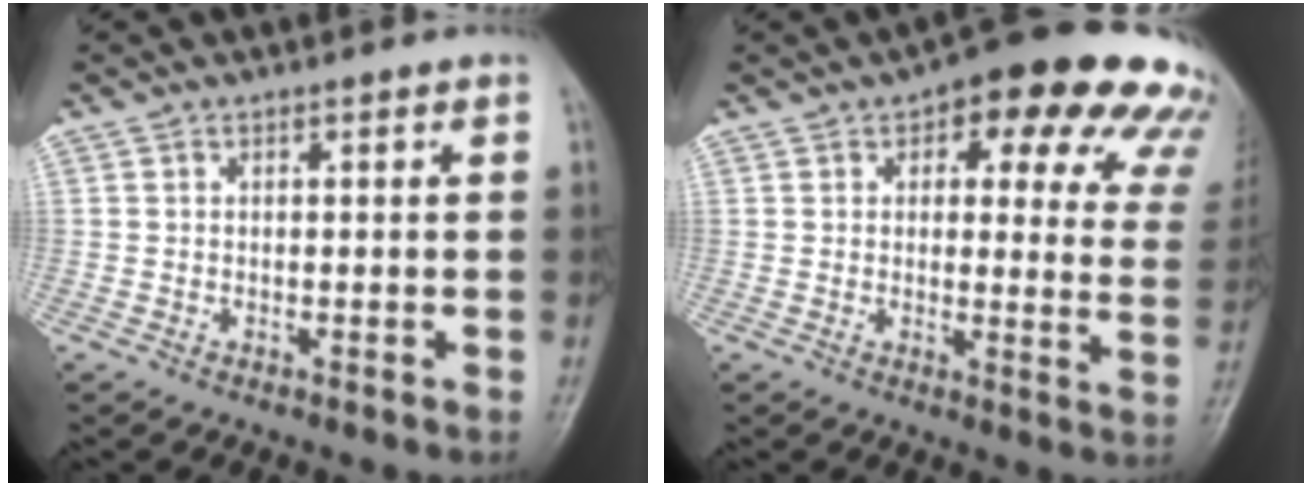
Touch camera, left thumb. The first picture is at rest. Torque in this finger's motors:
{"motor_torque": [0.65, 0.53, 1.34, -1.43, 0.15]}